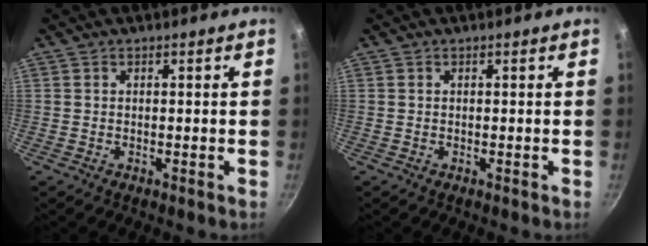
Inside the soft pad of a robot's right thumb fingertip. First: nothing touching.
{"total": 0.0}